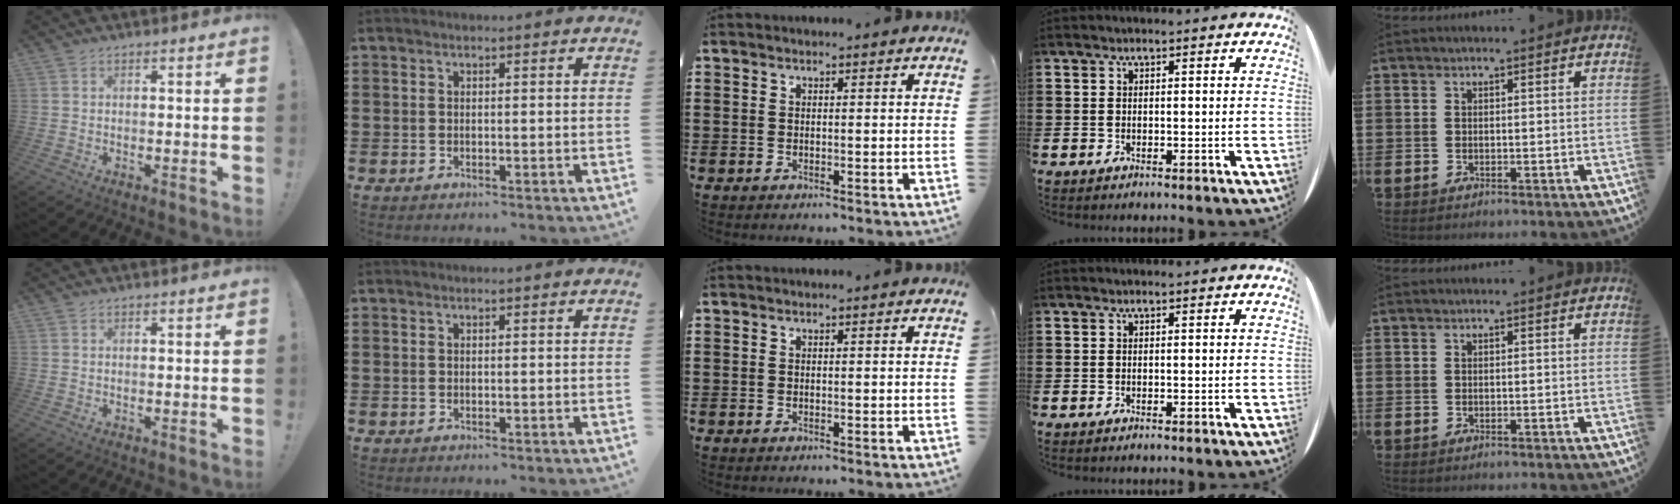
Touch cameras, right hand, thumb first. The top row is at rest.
{}